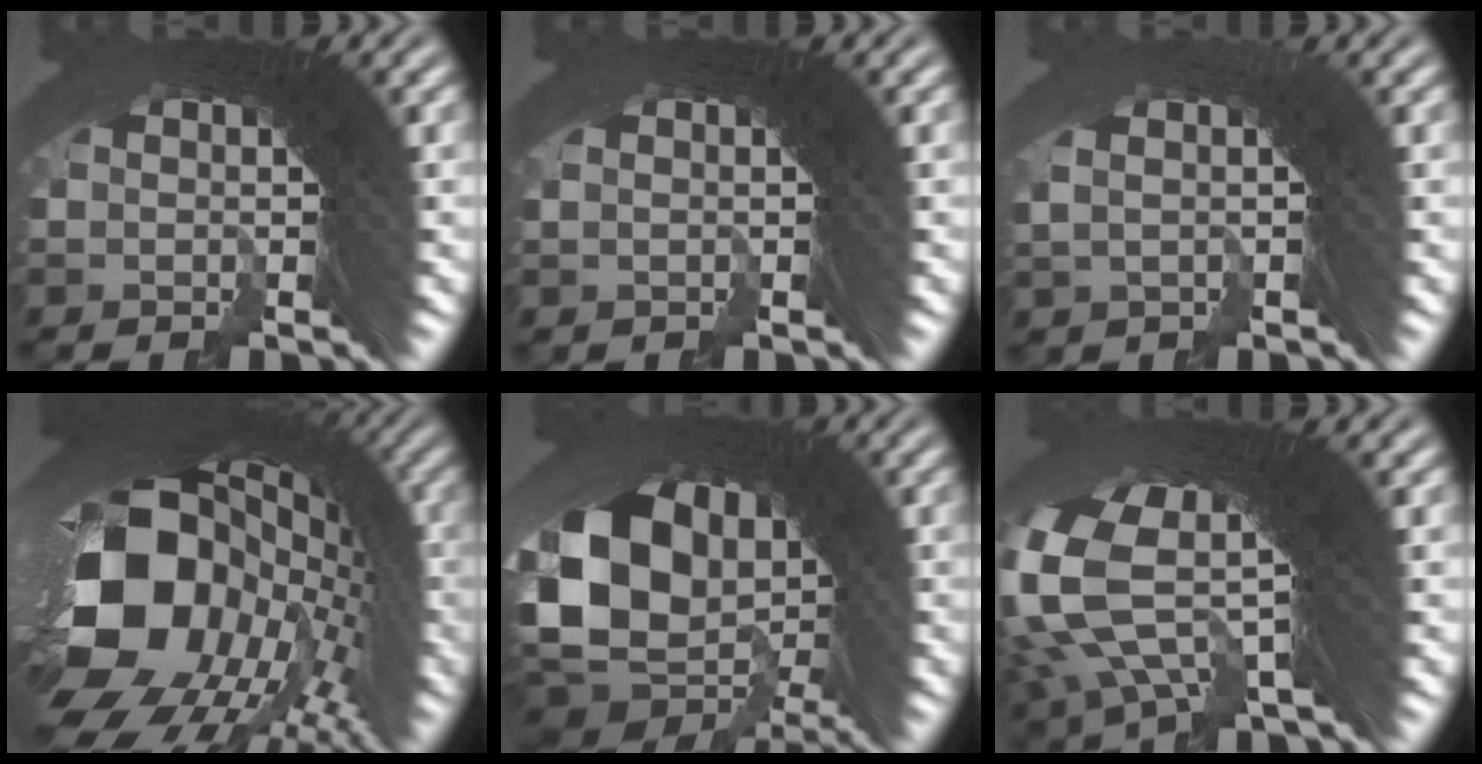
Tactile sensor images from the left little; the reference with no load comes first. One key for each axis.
{"total": 0.0}
{"total": 0.9, "fx": -0.1, "fy": -0.3, "fz": 0.8, "tx": -0.002, "ty": 0.017, "tz": -0.002}
{"total": 26.4, "fx": 0.3, "fy": 16.1, "fz": 20.9, "tx": -0.292, "ty": 0.017, "tz": -0.009}
{"total": 13.9, "fx": -2.8, "fy": 9.8, "fz": 9.4, "tx": -0.205, "ty": -0.054, "tz": -0.019}
{"total": 10.1, "fx": 1.5, "fy": 5.3, "fz": 8.5, "tx": -0.206, "ty": -0.020, "tz": 0.032}